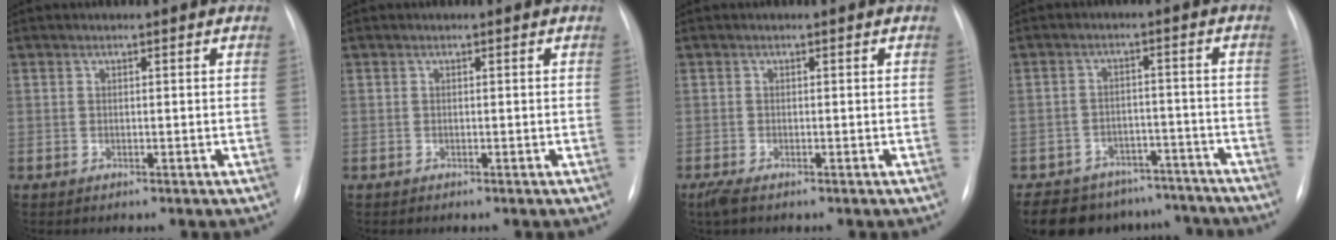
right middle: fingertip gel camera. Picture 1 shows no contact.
{"total": 0.0}
{"total": 2.1, "force": [-1.5, 0.5, 1.4], "torque": [-0.035, -0.009, -0.029]}
{"total": 14.3, "force": [-12.5, 6.4, 2.7], "torque": [-0.039, 0.018, -0.159]}